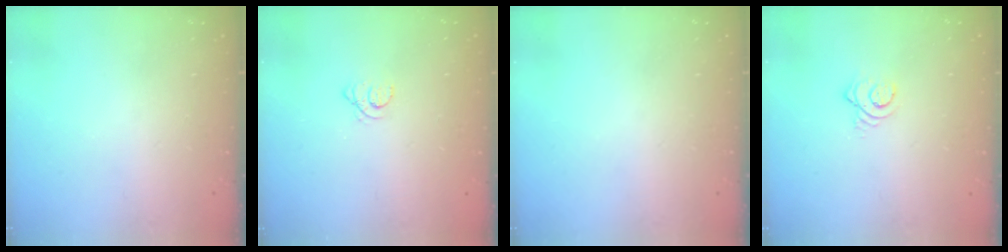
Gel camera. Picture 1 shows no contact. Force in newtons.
{"total": 1.5, "press": 1.5, "slide": 0.2}
{"total": 0.0}
{"total": 3.5, "press": 3.5, "slide": 0.3}